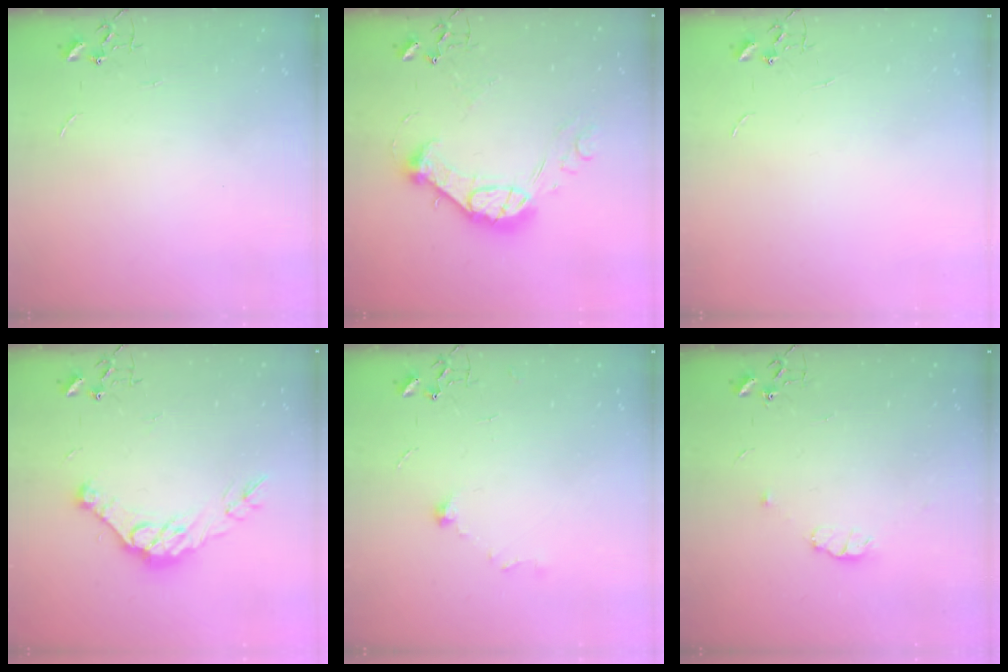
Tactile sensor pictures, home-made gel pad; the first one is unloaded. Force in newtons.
{"total": 16.1, "press": 16.1, "slide": 1.4}
{"total": 0.0}
{"total": 13.7, "press": 13.6, "slide": 1.2}
{"total": 7.8, "press": 7.6, "slide": 1.5}
{"total": 5.3, "press": 5.1, "slide": 1.3}